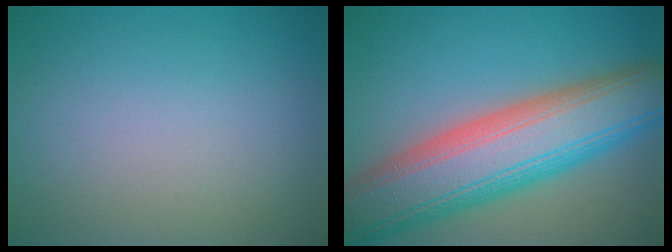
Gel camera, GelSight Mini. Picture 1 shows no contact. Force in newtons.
{"total": 12.0, "press": 11.9, "slide": 0.5}